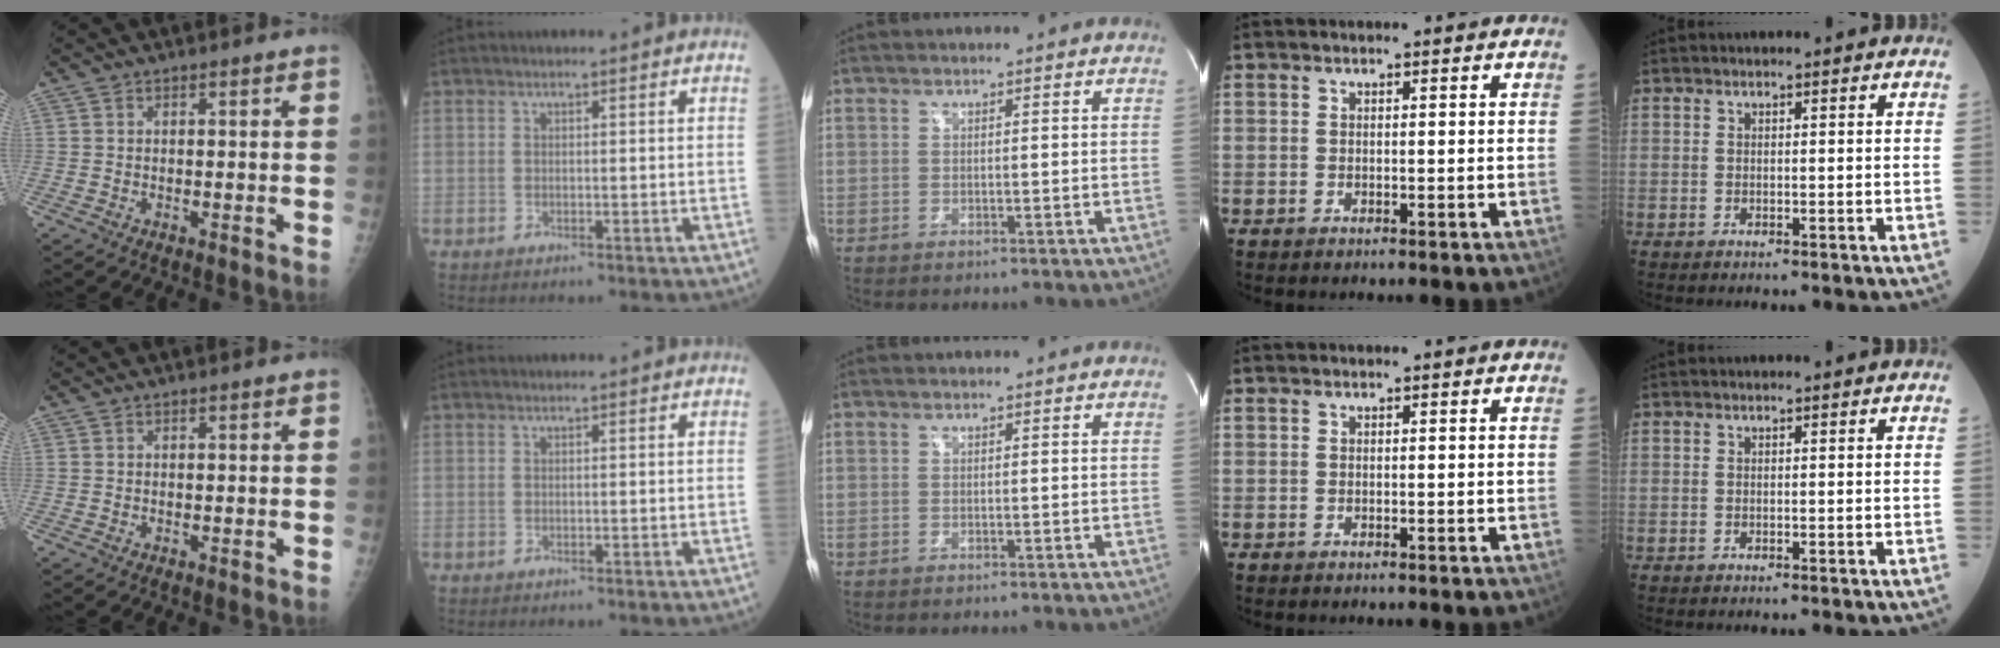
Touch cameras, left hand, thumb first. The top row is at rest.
{}